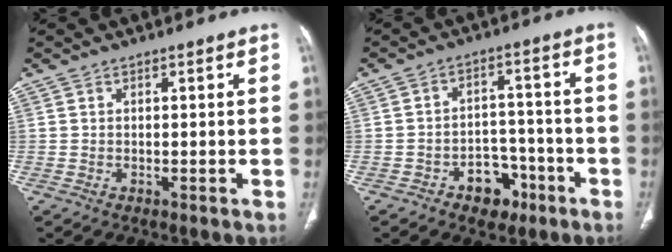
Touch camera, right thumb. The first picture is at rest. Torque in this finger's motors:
{"motor_torque": [3.30, -0.21, 0.13, -0.67, -0.03]}